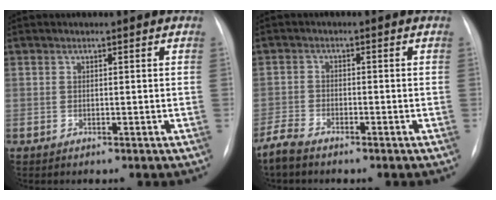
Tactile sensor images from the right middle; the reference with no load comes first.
{"total": 3.2, "force": [-2.8, 0.7, 1.3], "torque": [-0.032, -0.007, -0.055]}